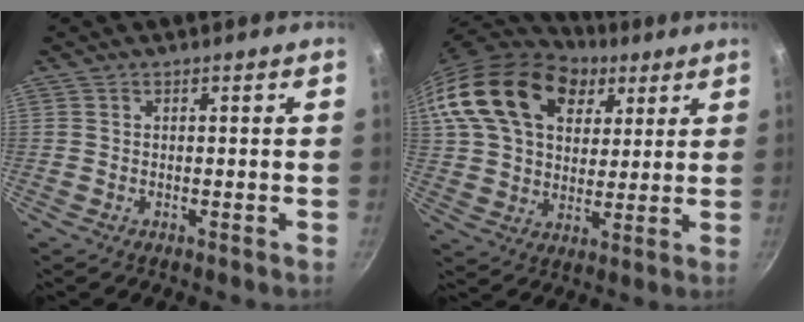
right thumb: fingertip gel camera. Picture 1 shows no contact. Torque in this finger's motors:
{"motor_torque": [0.98, 3.02, 0.80, -0.54, 0.23]}